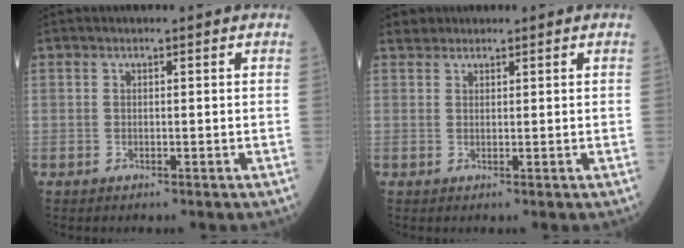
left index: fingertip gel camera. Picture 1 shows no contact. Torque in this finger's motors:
{"motor_torque": [0.08, 0.18, -0.06, -0.02]}